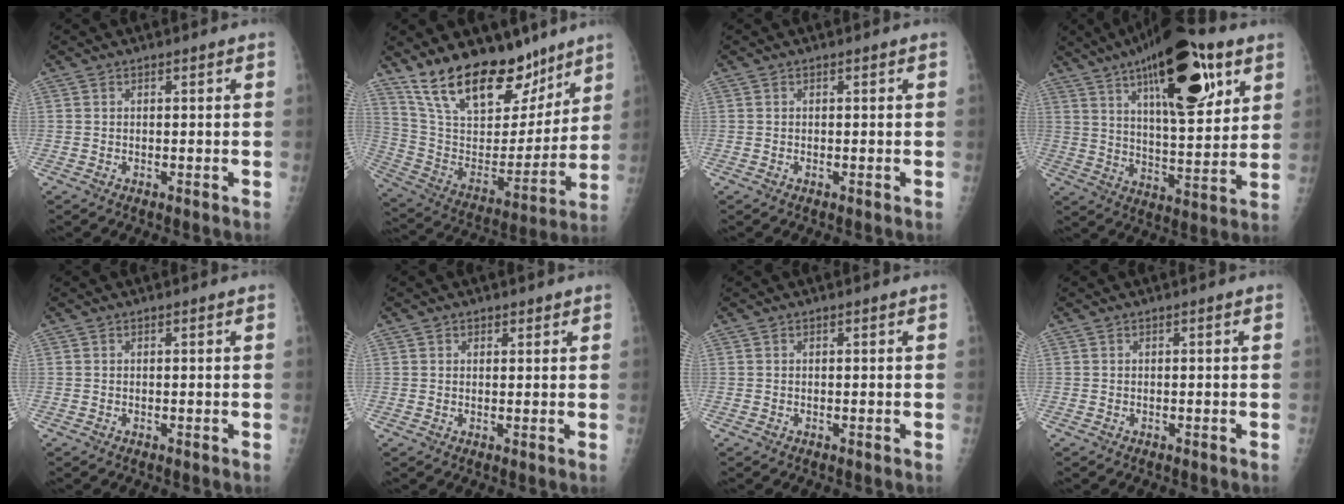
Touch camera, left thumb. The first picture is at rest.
{"total": 23.9, "force": [17.4, 10.8, 12.3], "torque": [-0.167, -0.082, 0.300]}
{"total": 0.0}
{"total": 24.6, "force": [12.2, 8.7, 19.5], "torque": [-0.280, -0.033, 0.193]}
{"total": 0.0}
{"total": 1.7, "force": [1.0, 1.4, -0.1], "torque": [0.024, -0.003, 0.006]}
{"total": 0.0}
{"total": 0.0}